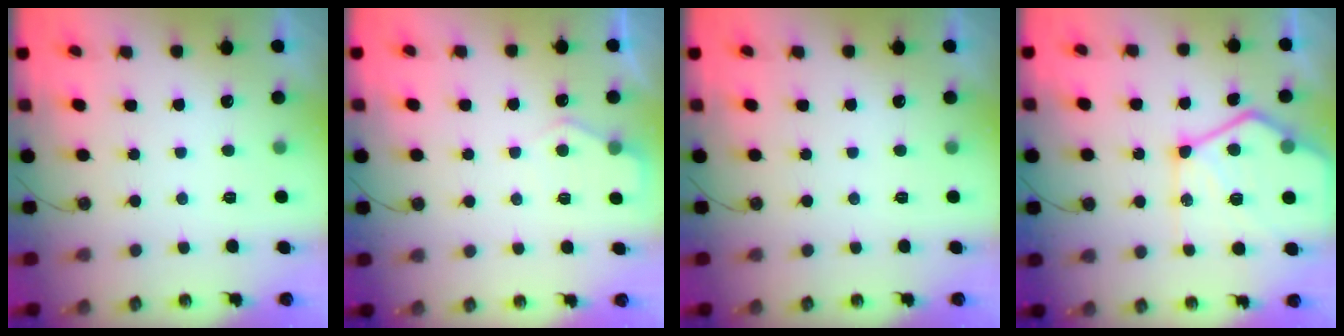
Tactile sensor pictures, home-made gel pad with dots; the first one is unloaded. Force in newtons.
{"total": 5.2, "press": 5.2, "slide": 0.4}
{"total": 0.0}
{"total": 19.8, "press": 19.6, "slide": 2.4}